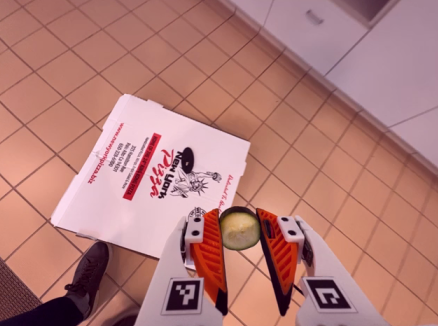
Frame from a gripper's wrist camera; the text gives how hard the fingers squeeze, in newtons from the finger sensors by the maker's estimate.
{"total": 8.0, "left": 7.9, "right": 8.2}